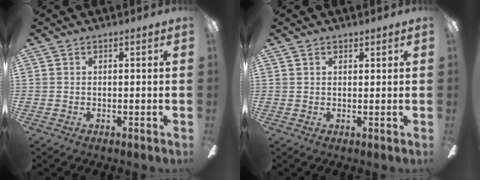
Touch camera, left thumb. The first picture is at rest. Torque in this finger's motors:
{"motor_torque": [0.12, -0.11, -0.15, -0.12, -0.02]}